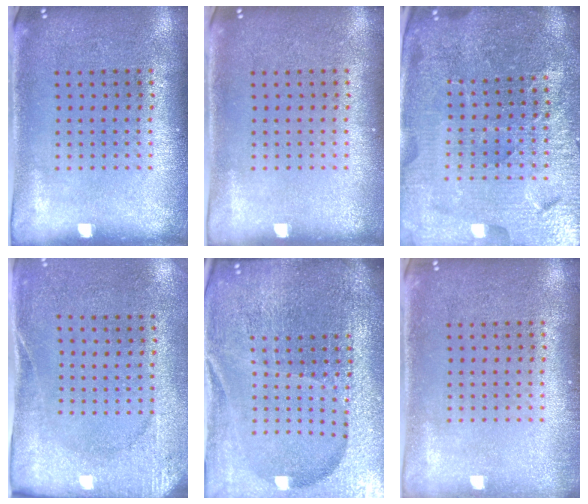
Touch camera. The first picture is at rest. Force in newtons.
{"total": 0.0}
{"total": 5.8, "press": 5.2, "slide": 2.5}
{"total": 2.6, "press": 2.0, "slide": 1.6}
{"total": 6.8, "press": 5.8, "slide": 3.4}
{"total": 0.8, "press": 0.8, "slide": 0.0}